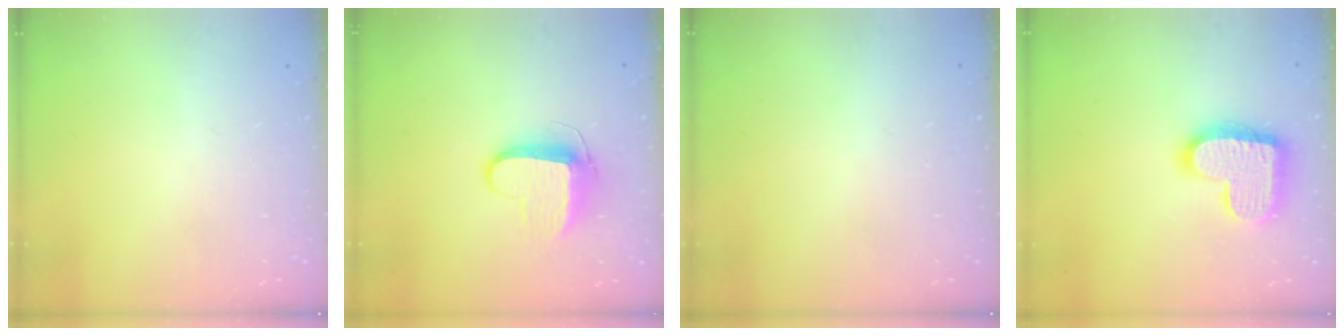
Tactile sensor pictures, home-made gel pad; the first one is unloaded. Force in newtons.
{"total": 9.9, "press": 9.9, "slide": 0.7}
{"total": 0.0}
{"total": 16.3, "press": 16.3, "slide": 1.3}